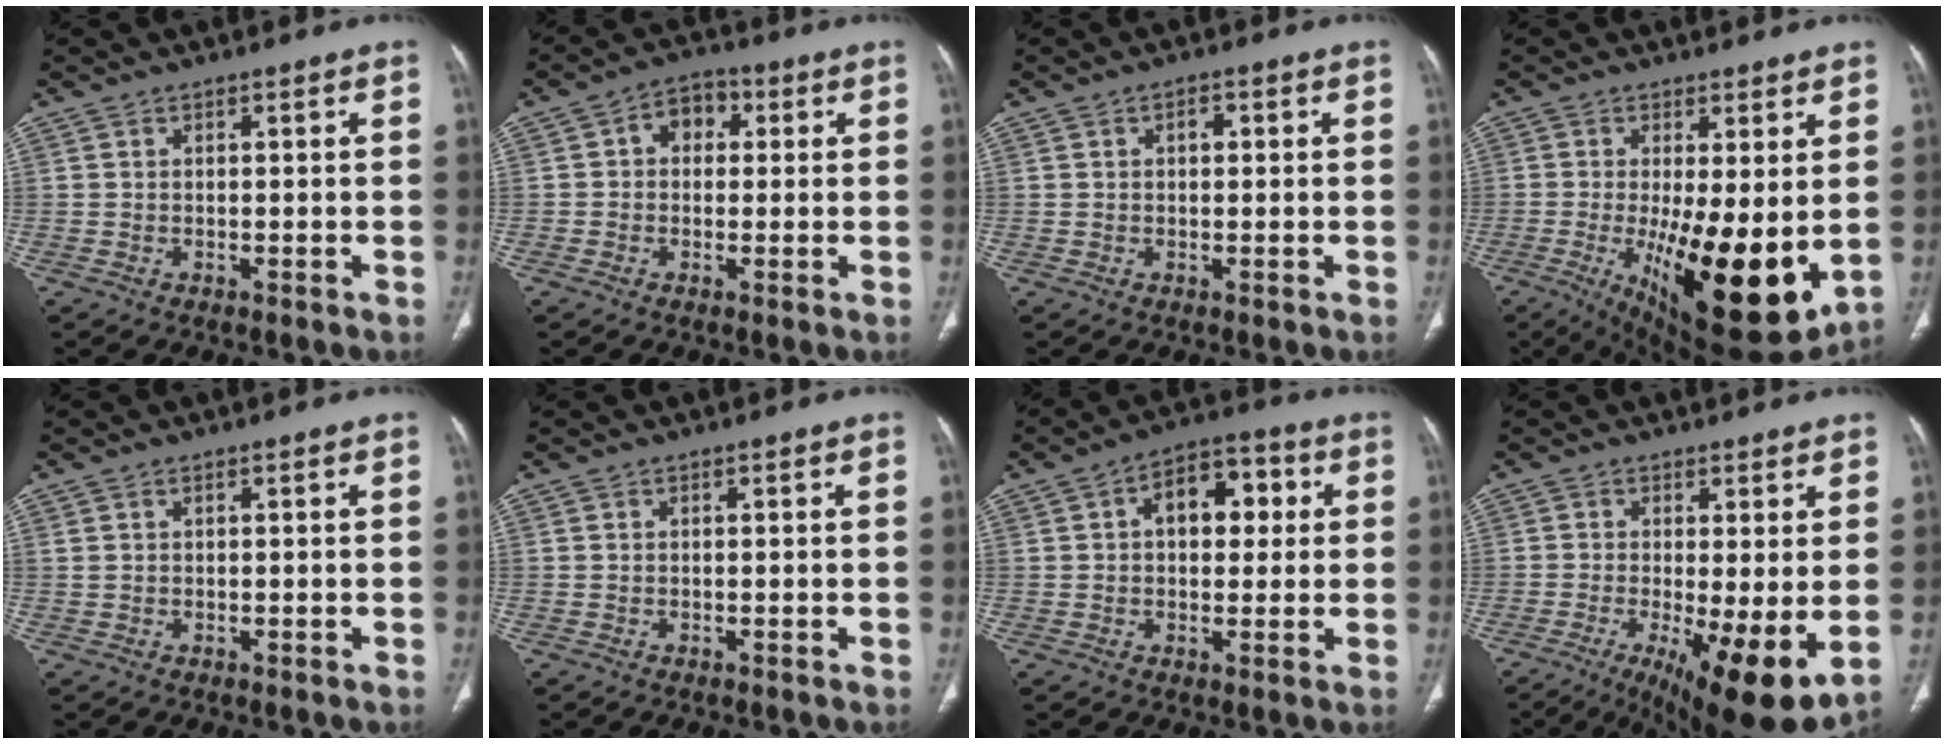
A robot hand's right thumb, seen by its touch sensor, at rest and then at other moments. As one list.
[{"total": 5.5, "force": [0.9, 4.4, 3.2], "torque": [-0.020, 0.013, 0.004]}, {"total": 2.0, "force": [0.6, 1.2, 1.4], "torque": [-0.015, 0.005, 0.008]}, {"total": 18.9, "force": [-2.9, 6.7, 17.5], "torque": [-0.250, -0.040, -0.019]}, {"total": 0.6, "force": [0.5, 0.3, 0.3], "torque": [-0.003, 0.005, 0.011]}, {"total": 0.0}, {"total": 10.4, "force": [2.2, 6.5, 7.8], "torque": [-0.078, 0.022, 0.029]}, {"total": 13.0, "force": [-2.8, 3.7, 12.1], "torque": [-0.186, -0.029, -0.033]}]